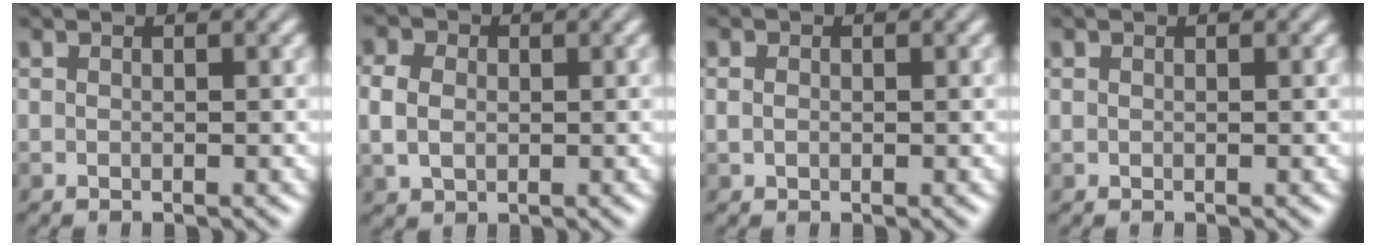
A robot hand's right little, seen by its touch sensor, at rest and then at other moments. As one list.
[{"total": 3.7, "force": [0.2, 3.0, 2.1], "torque": [-0.052, 0.008, -0.001]}, {"total": 0.9, "force": [0.1, 0.8, 0.5], "torque": [-0.011, 0.001, 0.000]}, {"total": 0.0}]